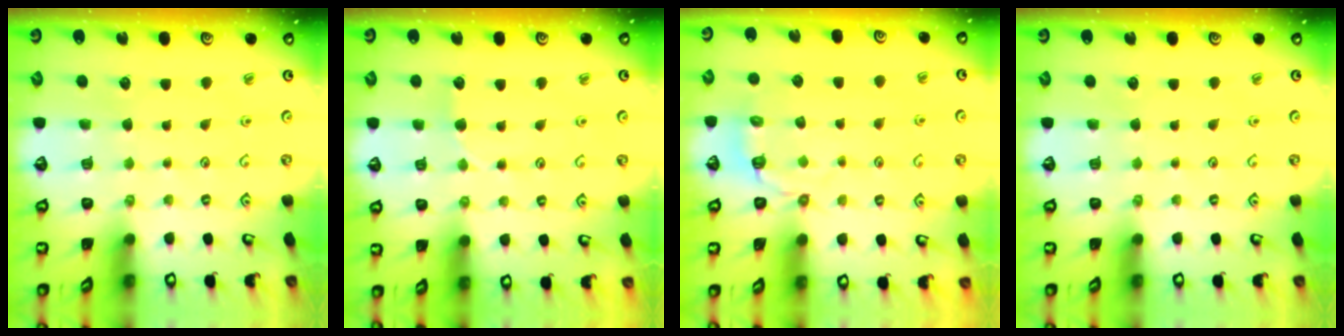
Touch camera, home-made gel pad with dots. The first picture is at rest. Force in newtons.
{"total": 4.5, "press": 4.4, "slide": 0.5}
{"total": 3.7, "press": 2.4, "slide": 2.8}
{"total": 0.0}